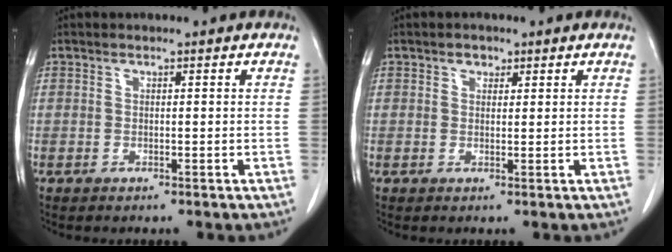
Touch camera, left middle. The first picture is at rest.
{"total": 1.4, "force": [0.8, 1.0, 0.4], "torque": [-0.004, -0.002, 0.012]}